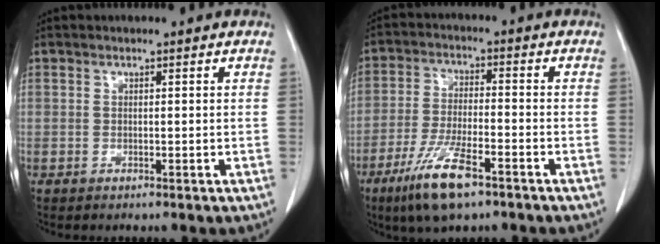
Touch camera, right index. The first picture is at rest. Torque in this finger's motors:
{"motor_torque": [0.81, -0.62, 0.25, 0.09]}